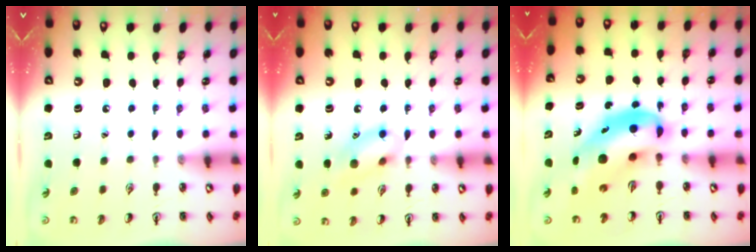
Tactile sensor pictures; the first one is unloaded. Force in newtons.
{"total": 10.8, "press": 10.8, "slide": 0.6}
{"total": 9.2, "press": 8.8, "slide": 2.6}